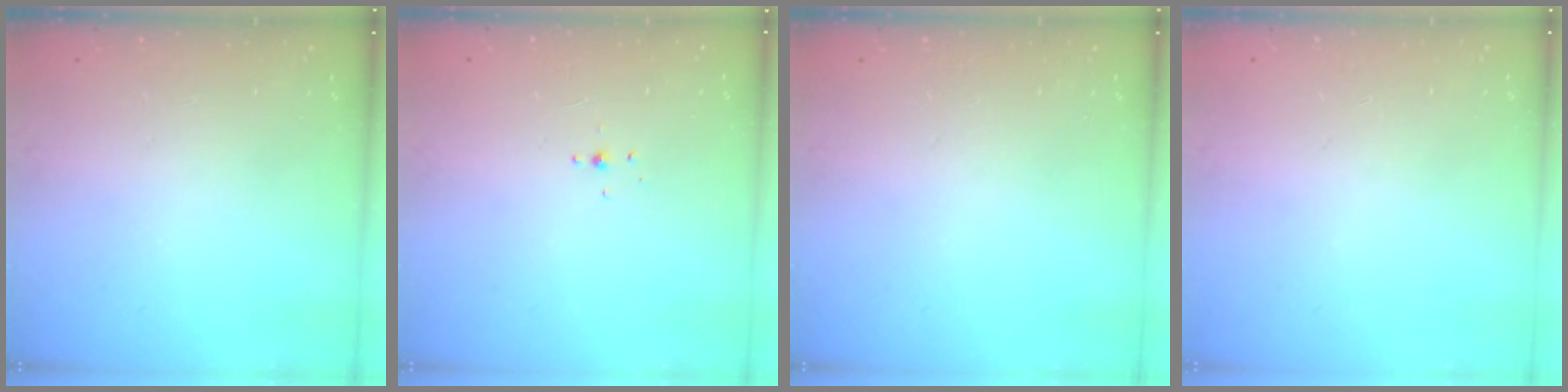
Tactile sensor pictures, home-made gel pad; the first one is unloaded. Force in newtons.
{"total": 2.4, "press": 2.3, "slide": 0.7}
{"total": 0.0}
{"total": 0.7, "press": 0.7, "slide": 0.2}